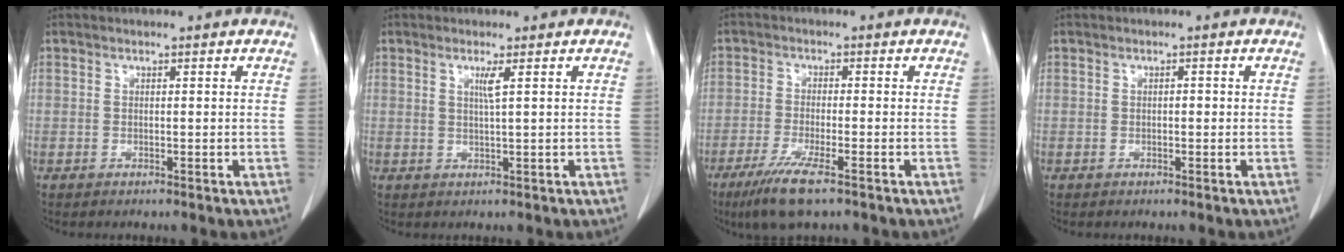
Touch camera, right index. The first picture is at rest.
{"total": 2.0, "force": [0.7, -0.6, 1.8], "torque": [-0.039, -0.005, 0.015]}
{"total": 6.7, "force": [-4.2, 0.6, 5.2], "torque": [-0.101, -0.018, -0.073]}
{"total": 0.5, "force": [-0.1, 0.3, 0.4], "torque": [-0.006, 0.002, -0.002]}